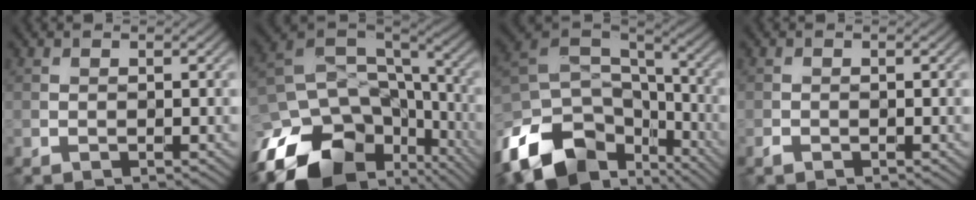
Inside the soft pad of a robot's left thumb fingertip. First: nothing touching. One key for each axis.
{"total": 18.3, "fx": -10.1, "fy": 11.9, "fz": 9.6, "tx": -0.229, "ty": -0.034, "tz": -0.142}
{"total": 16.3, "fx": -9.1, "fy": 10.1, "fz": 9.0, "tx": -0.234, "ty": -0.038, "tz": -0.155}
{"total": 0.7, "fx": -0.5, "fy": 0.4, "fz": 0.2, "tx": -0.005, "ty": -0.002, "tz": -0.011}